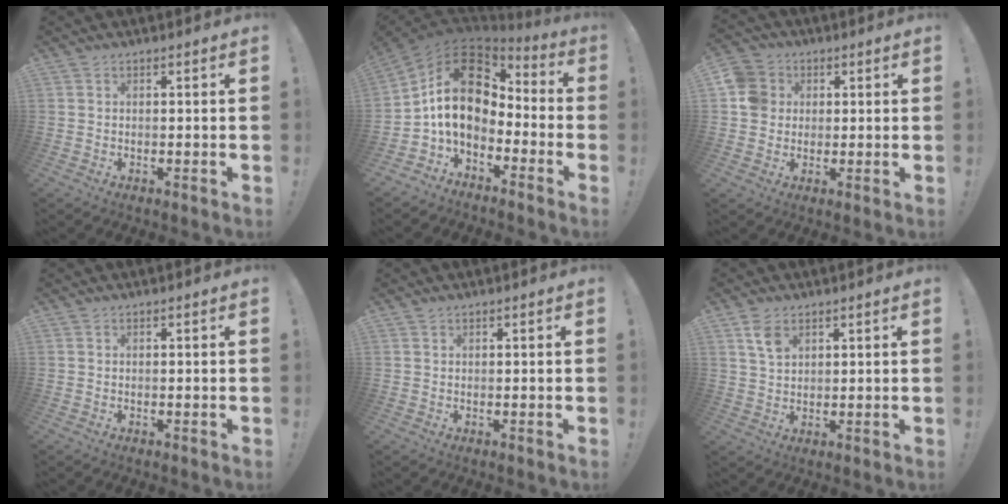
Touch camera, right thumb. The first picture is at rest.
{"total": 16.1, "force": [2.3, 10.7, 11.8], "torque": [-0.217, 0.005, 0.042]}
{"total": 7.7, "force": [1.2, 7.2, 2.6], "torque": [-0.049, 0.010, 0.027]}
{"total": 0.0}
{"total": 0.5, "force": [0.4, 0.2, 0.1], "torque": [0.002, -0.003, 0.007]}
{"total": 5.1, "force": [2.8, 2.9, 3.2], "torque": [-0.054, -0.012, 0.052]}